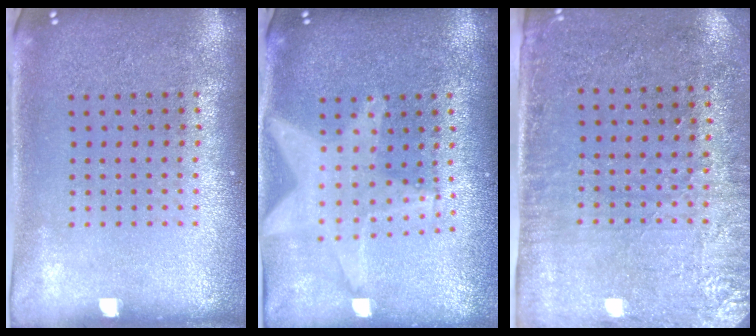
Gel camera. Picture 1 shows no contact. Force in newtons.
{"total": 1.3, "press": 1.3, "slide": 0.5}
{"total": 2.8, "press": 2.4, "slide": 1.4}